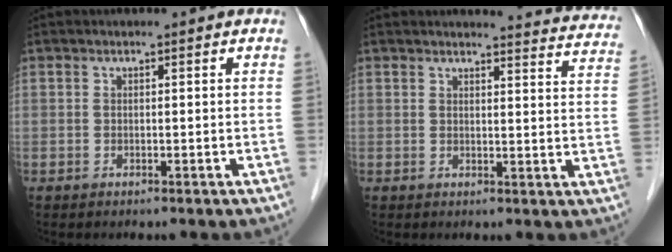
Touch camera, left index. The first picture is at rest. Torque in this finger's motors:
{"motor_torque": [-0.57, -1.28, 0.17, 0.01]}